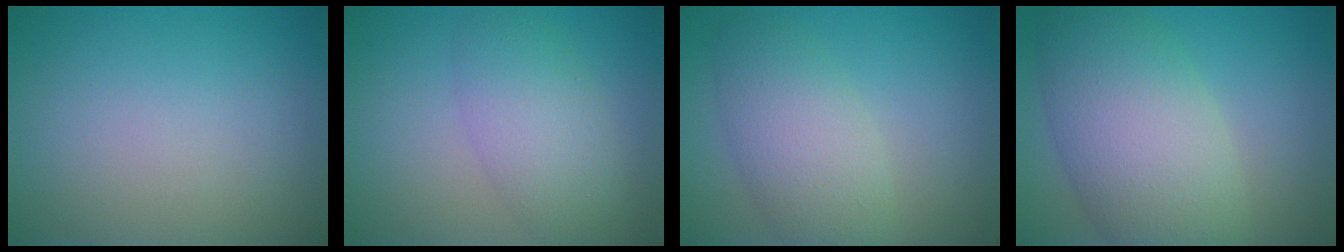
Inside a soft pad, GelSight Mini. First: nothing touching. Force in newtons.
{"total": 4.5, "press": 4.5, "slide": 0.2}
{"total": 6.5, "press": 6.5, "slide": 0.1}
{"total": 8.9, "press": 8.9, "slide": 0.5}